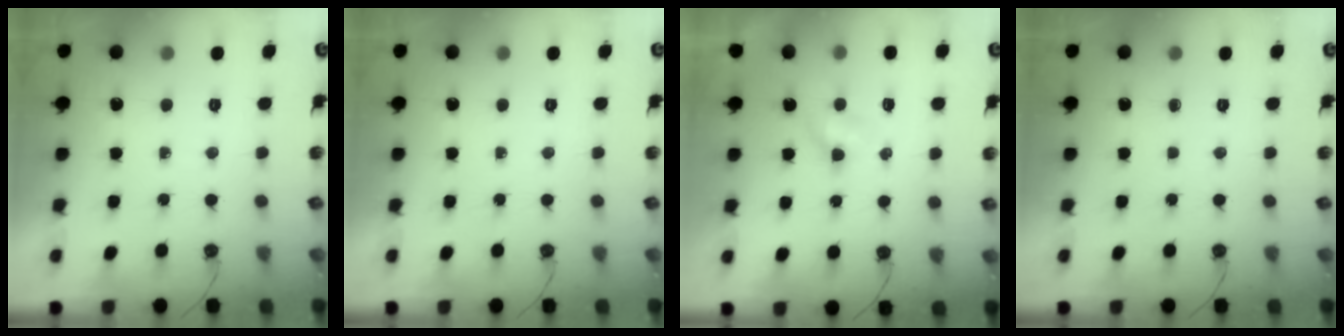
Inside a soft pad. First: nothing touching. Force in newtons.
{"total": 0.0}
{"total": 3.2, "press": 3.1, "slide": 0.4}
{"total": 0.0}